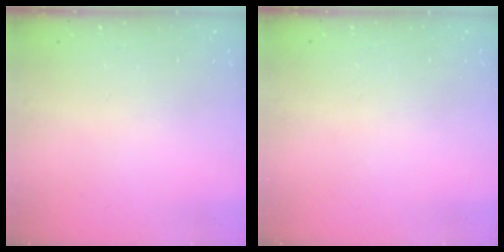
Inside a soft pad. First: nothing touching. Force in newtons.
{"total": 0.0}